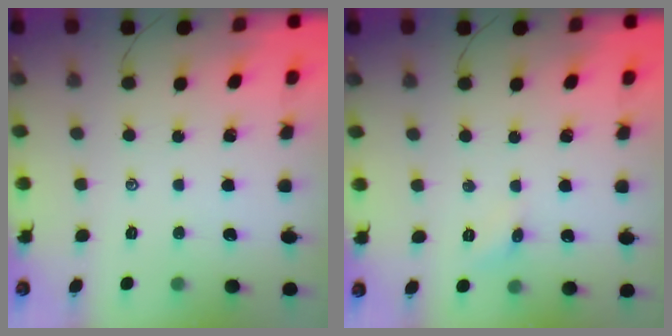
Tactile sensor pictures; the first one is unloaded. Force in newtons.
{"total": 4.3, "press": 4.0, "slide": 1.4}